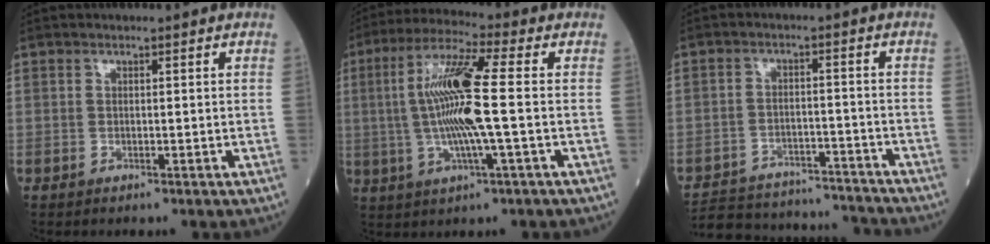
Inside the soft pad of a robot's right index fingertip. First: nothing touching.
{"total": 12.9, "force": [0.0, 0.7, 12.9], "torque": [-0.259, 0.009, -0.007]}
{"total": 17.5, "force": [-16.7, 3.4, 4.1], "torque": [-0.087, 0.008, -0.233]}